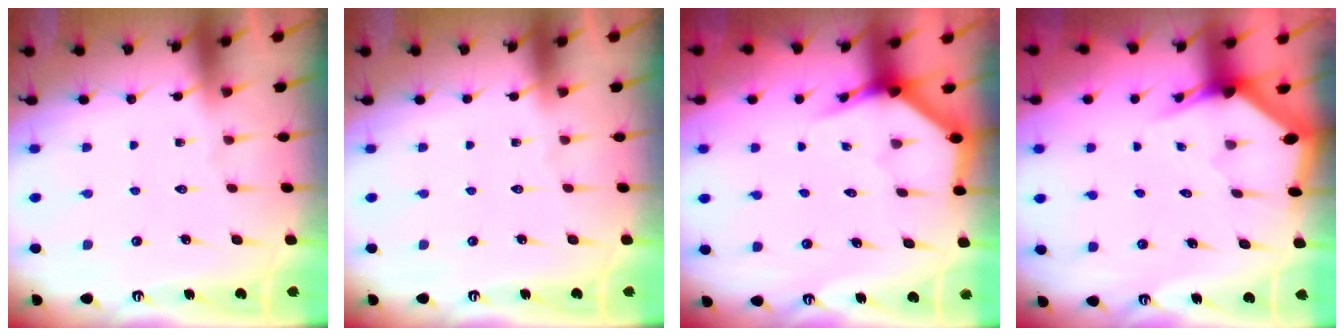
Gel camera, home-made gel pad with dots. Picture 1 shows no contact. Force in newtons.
{"total": 0.0}
{"total": 4.0, "press": 4.0, "slide": 0.2}
{"total": 3.1, "press": 3.1, "slide": 0.2}